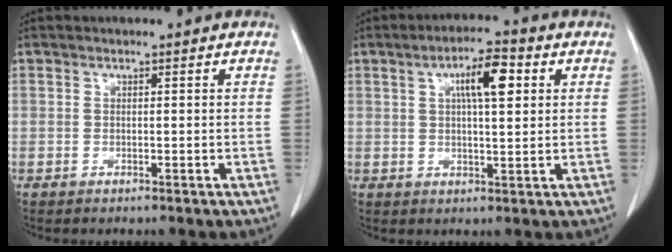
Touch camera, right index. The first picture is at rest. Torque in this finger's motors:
{"motor_torque": [0.88, 0.43, 0.24, 0.08]}